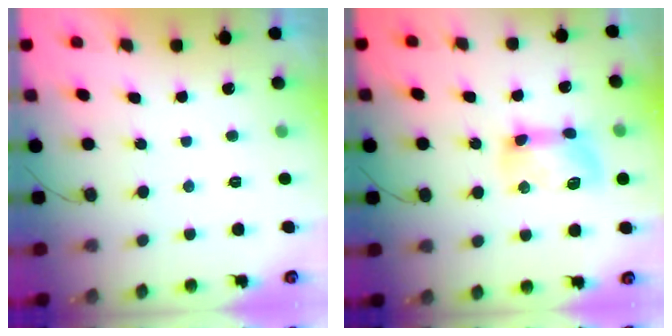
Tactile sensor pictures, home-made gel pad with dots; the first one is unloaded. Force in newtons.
{"total": 10.3, "press": 10.2, "slide": 0.8}